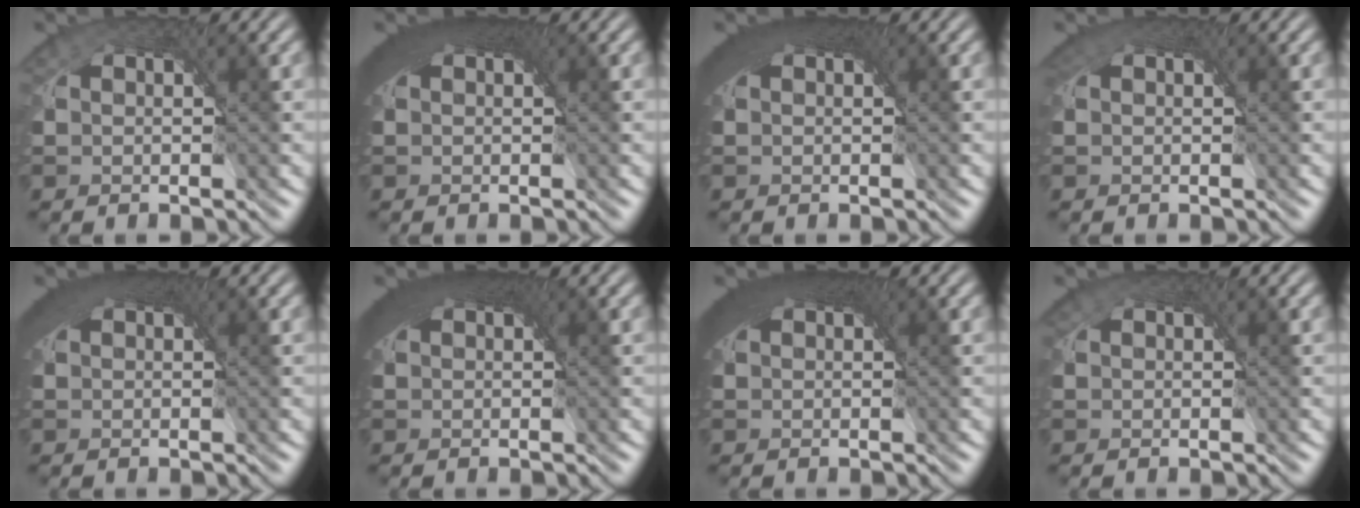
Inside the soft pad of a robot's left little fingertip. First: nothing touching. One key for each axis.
{"total": 6.9, "fx": 2.0, "fy": 4.1, "fz": 5.2, "tx": -0.094, "ty": -0.007, "tz": 0.028}
{"total": 6.3, "fx": 2.1, "fy": 3.7, "fz": 4.8, "tx": -0.087, "ty": -0.006, "tz": 0.029}
{"total": 2.0, "fx": 0.6, "fy": 1.7, "fz": 0.9, "tx": -0.023, "ty": -0.004, "tz": 0.006}
{"total": 5.5, "fx": 2.0, "fy": 3.1, "fz": 4.1, "tx": -0.079, "ty": -0.009, "tz": 0.031}
{"total": 7.0, "fx": 2.0, "fy": 4.2, "fz": 5.3, "tx": -0.094, "ty": -0.006, "tz": 0.028}
{"total": 7.3, "fx": 2.0, "fy": 4.3, "fz": 5.5, "tx": -0.099, "ty": -0.006, "tz": 0.028}
{"total": 0.0}